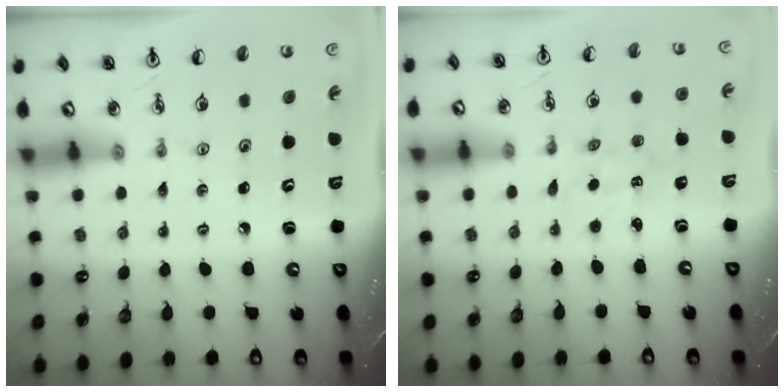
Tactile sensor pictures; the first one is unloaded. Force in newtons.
{"total": 1.8, "press": 1.7, "slide": 0.3}